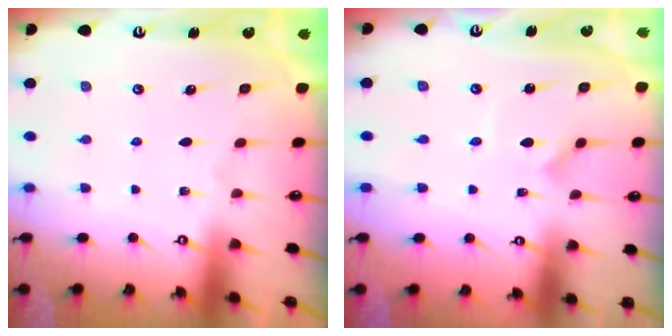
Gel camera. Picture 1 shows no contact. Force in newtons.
{"total": 0.0}